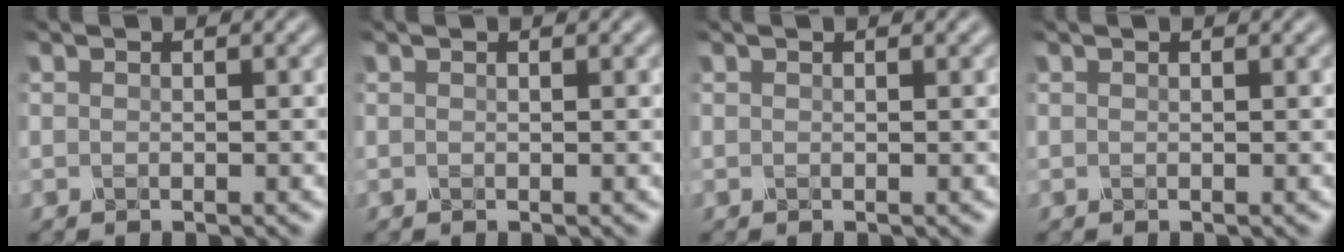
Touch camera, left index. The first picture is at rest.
{"total": 1.2, "force": [0.7, 0.5, 0.8], "torque": [-0.004, 0.002, 0.000]}
{"total": 1.5, "force": [0.9, 0.6, 1.0], "torque": [-0.002, 0.003, -0.003]}
{"total": 1.4, "force": [0.9, 0.6, 1.0], "torque": [-0.002, 0.003, -0.003]}